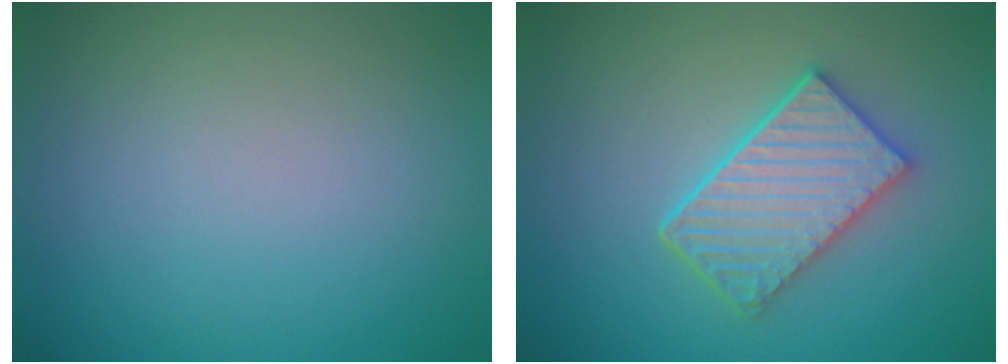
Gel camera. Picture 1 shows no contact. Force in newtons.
{"total": 5.0, "press": 4.2, "slide": 2.8}